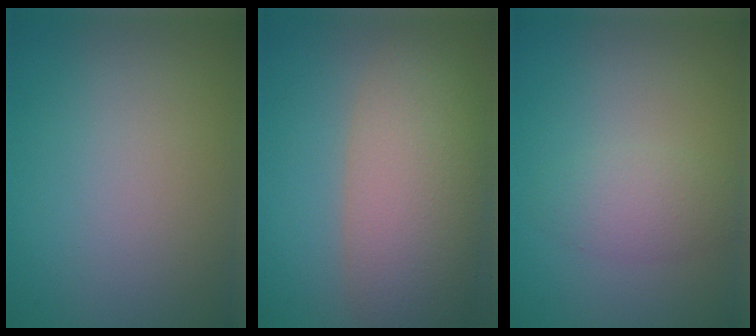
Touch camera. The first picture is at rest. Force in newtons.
{"total": 8.4, "press": 8.4, "slide": 0.5}
{"total": 2.6, "press": 2.6, "slide": 0.1}